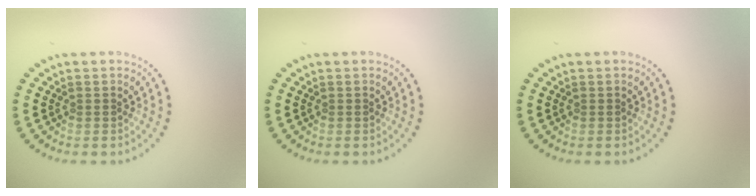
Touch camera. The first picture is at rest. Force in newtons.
{"total": 0.0}
{"total": 0.0}